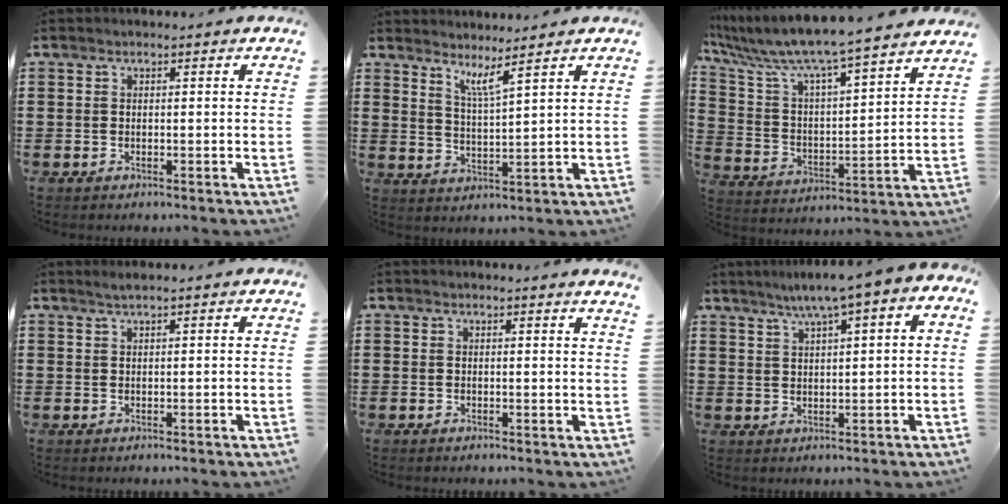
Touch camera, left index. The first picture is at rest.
{"total": 4.4, "force": [3.8, -0.6, 2.1], "torque": [-0.053, -0.019, 0.066]}
{"total": 7.3, "force": [6.8, -0.4, 2.8], "torque": [-0.089, -0.060, 0.108]}
{"total": 1.3, "force": [0.9, -0.1, 0.9], "torque": [-0.016, 0.001, 0.016]}
{"total": 1.4, "force": [1.1, -0.4, 0.6], "torque": [-0.013, -0.004, 0.022]}
{"total": 3.9, "force": [2.3, 0.4, 3.1], "torque": [-0.065, -0.010, 0.034]}